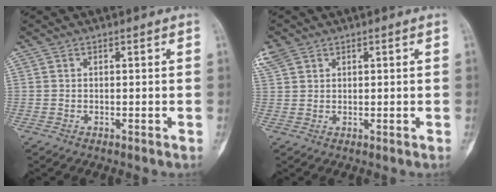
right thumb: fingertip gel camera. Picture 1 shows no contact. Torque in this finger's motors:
{"motor_torque": [0.10, 0.01, 0.19, -0.11, -0.10]}